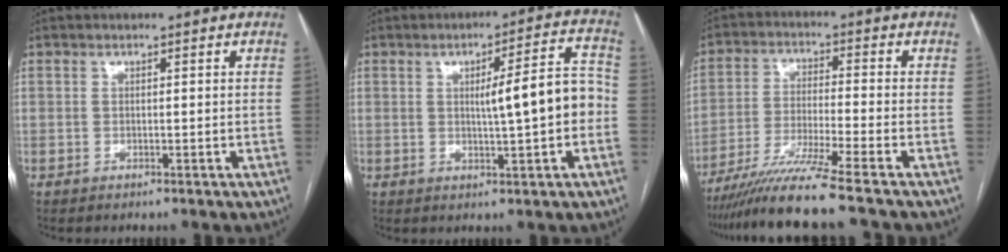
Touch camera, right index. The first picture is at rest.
{"total": 8.6, "force": [-0.5, 0.9, 8.5], "torque": [-0.116, 0.021, -0.006]}
{"total": 10.7, "force": [-8.7, -2.3, 5.9], "torque": [-0.102, -0.032, -0.155]}